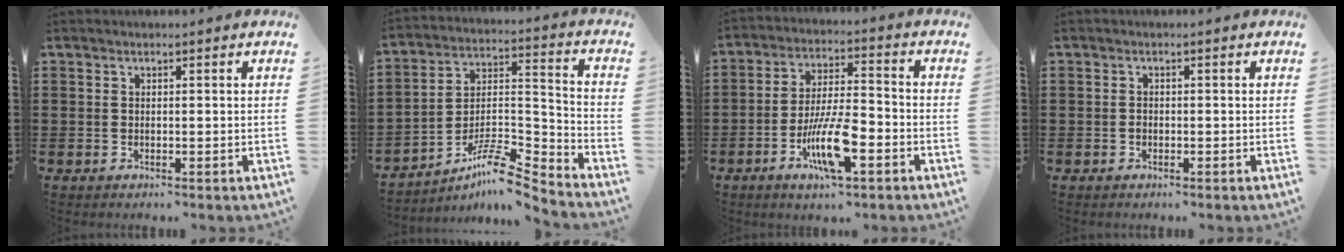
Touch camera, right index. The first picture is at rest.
{"total": 9.1, "force": [-7.4, 1.6, 4.9], "torque": [-0.085, 0.008, -0.145]}
{"total": 10.6, "force": [-4.4, 3.0, 9.1], "torque": [-0.185, -0.003, -0.081]}
{"total": 0.7, "force": [-0.4, 0.5, 0.4], "torque": [-0.010, -0.001, -0.007]}